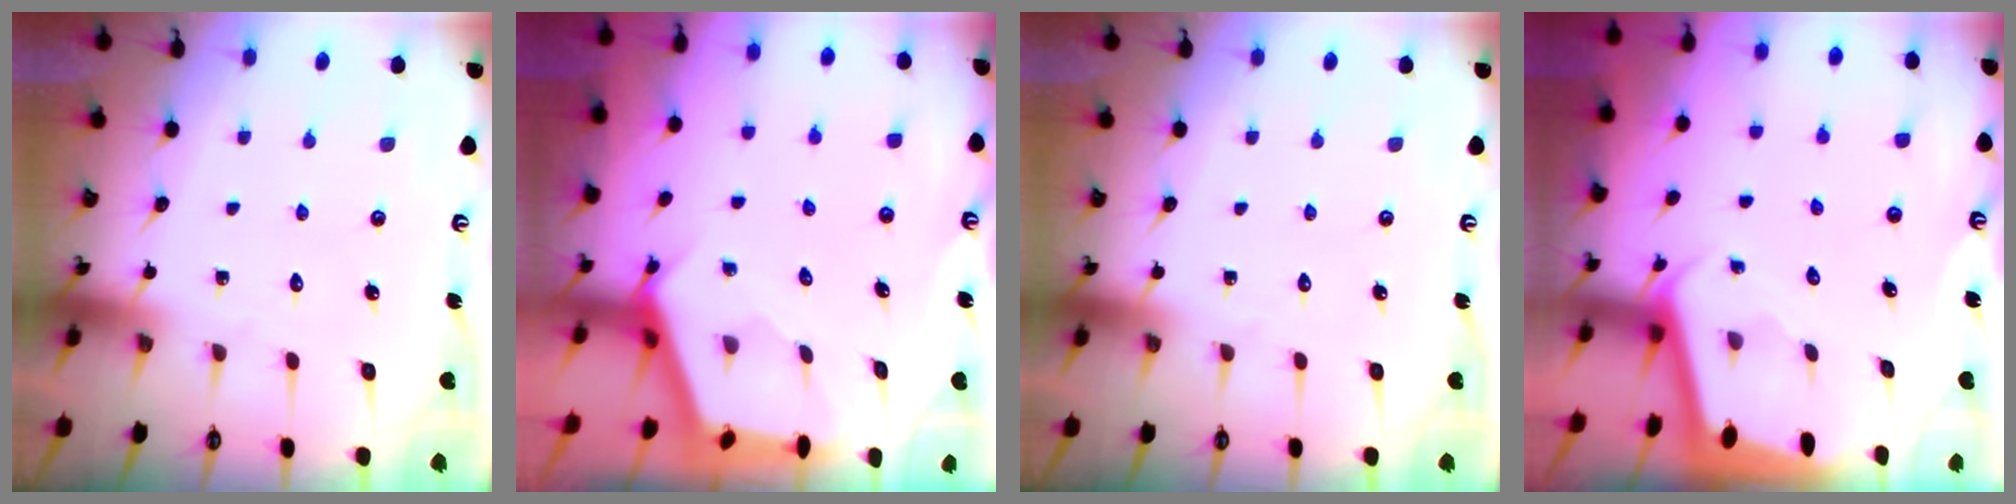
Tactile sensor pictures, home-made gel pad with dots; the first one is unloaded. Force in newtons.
{"total": 2.6, "press": 2.5, "slide": 0.3}
{"total": 0.0}
{"total": 2.0, "press": 2.0, "slide": 0.1}